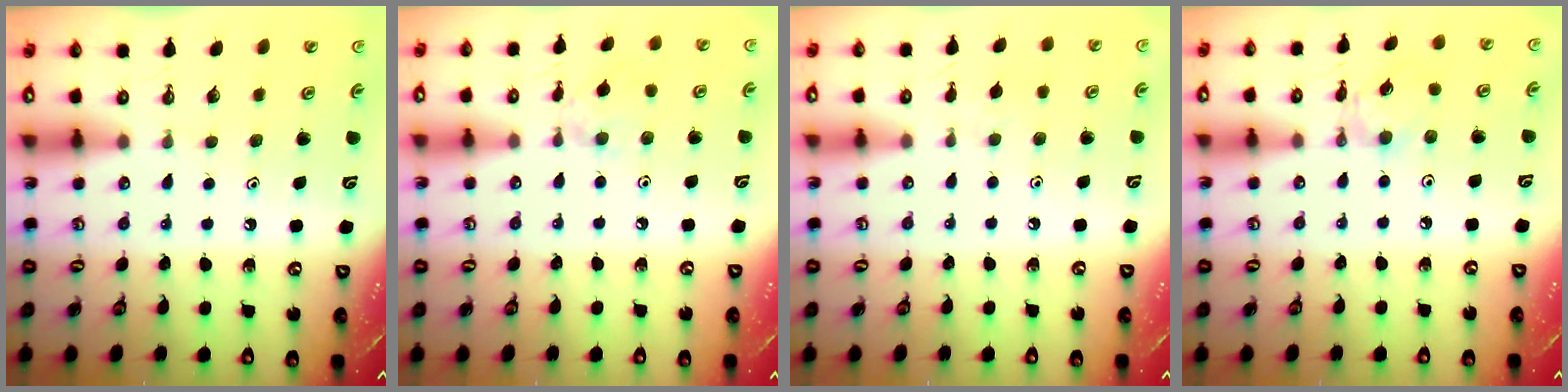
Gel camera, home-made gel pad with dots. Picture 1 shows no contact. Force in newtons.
{"total": 6.0, "press": 6.0, "slide": 0.7}
{"total": 3.9, "press": 3.8, "slide": 0.6}
{"total": 3.0, "press": 3.0, "slide": 0.1}